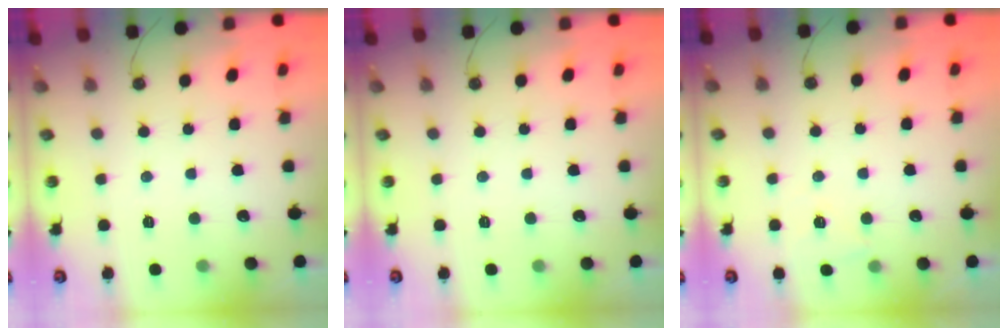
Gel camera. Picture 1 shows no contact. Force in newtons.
{"total": 0.0}
{"total": 5.9, "press": 5.9, "slide": 0.3}